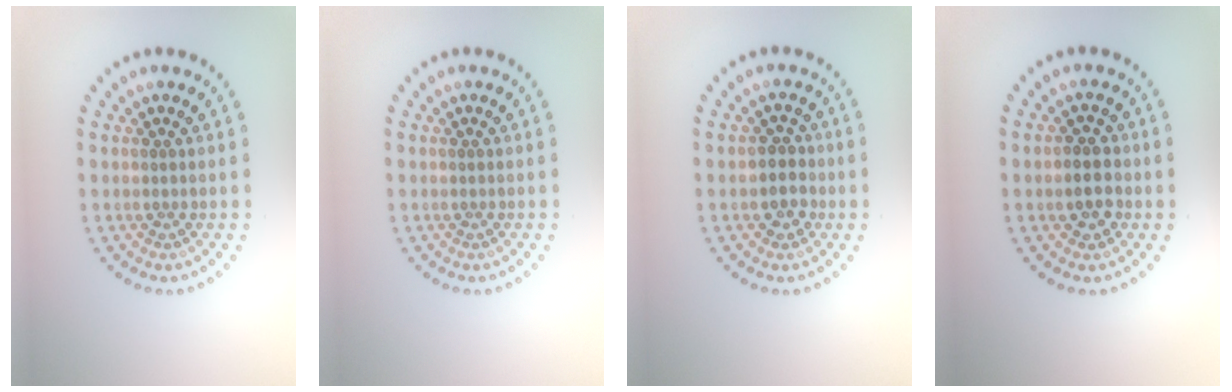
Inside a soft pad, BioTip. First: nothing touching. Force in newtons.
{"total": 0.0}
{"total": 2.3, "press": 2.1, "slide": 0.9}
{"total": 2.5, "press": 2.5, "slide": 0.5}